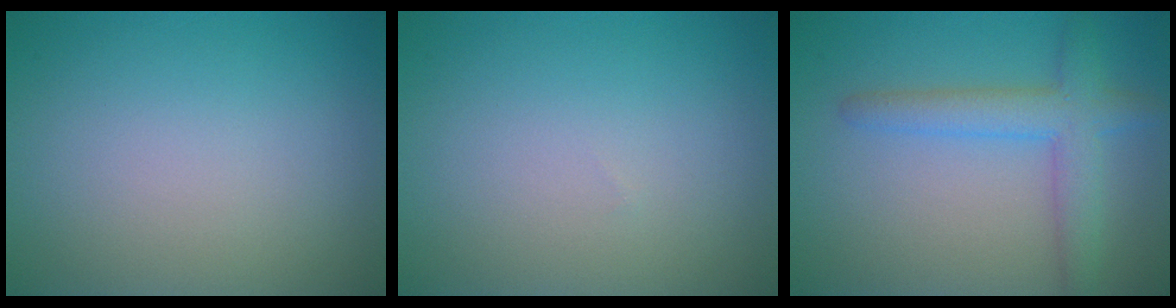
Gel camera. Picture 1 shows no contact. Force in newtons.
{"total": 0.0}
{"total": 3.9, "press": 3.9, "slide": 0.2}